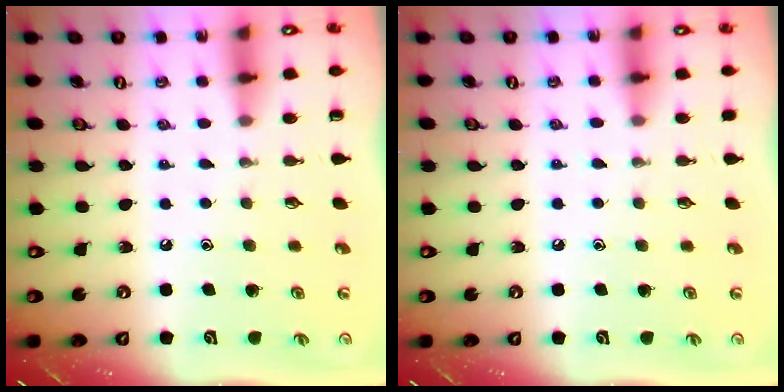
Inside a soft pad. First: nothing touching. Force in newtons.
{"total": 4.0, "press": 4.0, "slide": 0.6}